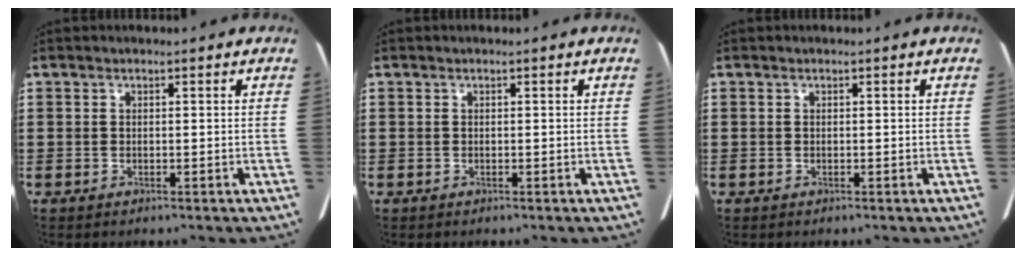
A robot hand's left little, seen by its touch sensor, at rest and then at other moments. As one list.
[{"total": 0.0}, {"total": 0.0}]